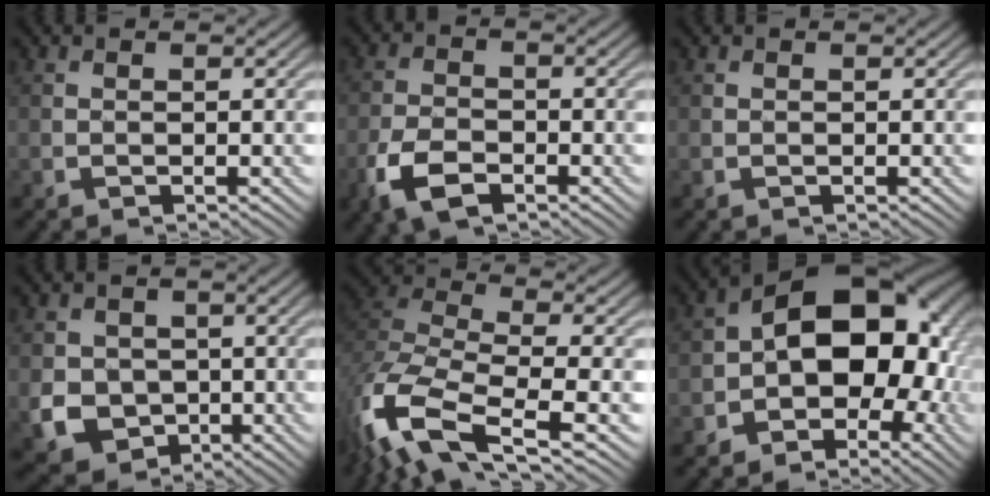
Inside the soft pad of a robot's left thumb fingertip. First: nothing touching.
{"total": 6.3, "force": [-3.5, 3.3, 4.0], "torque": [-0.090, -0.008, -0.077]}
{"total": 0.0}
{"total": 6.4, "force": [-1.0, 5.7, 2.6], "torque": [-0.073, -0.021, -0.029]}
{"total": 13.2, "force": [-6.7, 5.6, 10.0], "torque": [-0.238, -0.025, -0.132]}
{"total": 12.9, "force": [-1.9, 8.7, 9.4], "torque": [-0.110, 0.014, -0.049]}